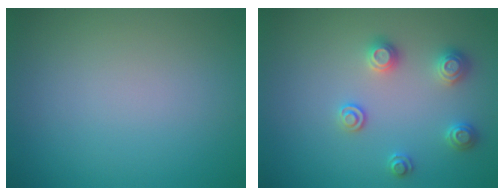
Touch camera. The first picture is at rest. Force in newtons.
{"total": 2.6, "press": 2.6, "slide": 0.1}